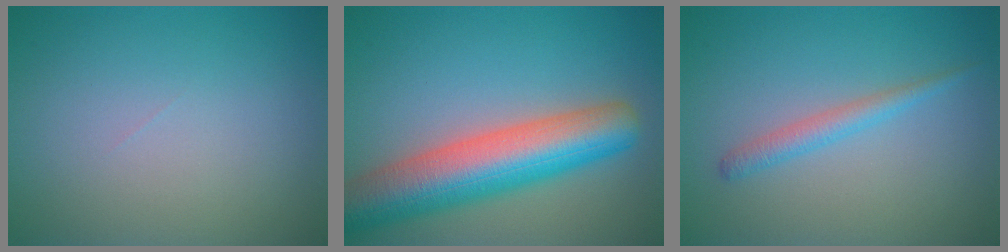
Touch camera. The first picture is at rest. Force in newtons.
{"total": 9.6, "press": 9.6, "slide": 0.3}
{"total": 1.8, "press": 1.8, "slide": 0.0}